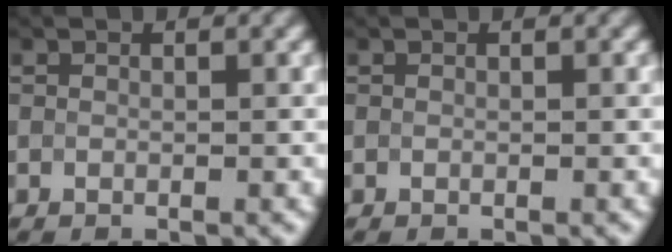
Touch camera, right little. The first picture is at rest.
{"total": 0.0}